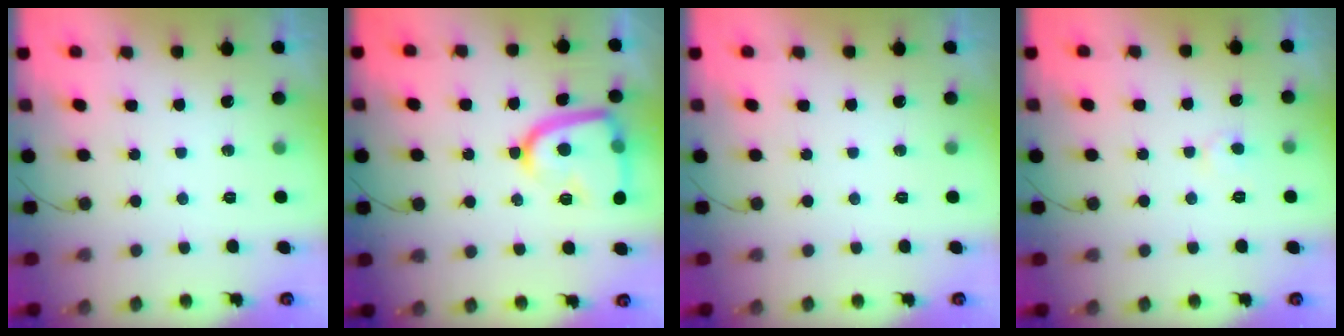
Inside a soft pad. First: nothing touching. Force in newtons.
{"total": 15.7, "press": 15.7, "slide": 1.3}
{"total": 0.0}
{"total": 3.7, "press": 3.7, "slide": 0.3}